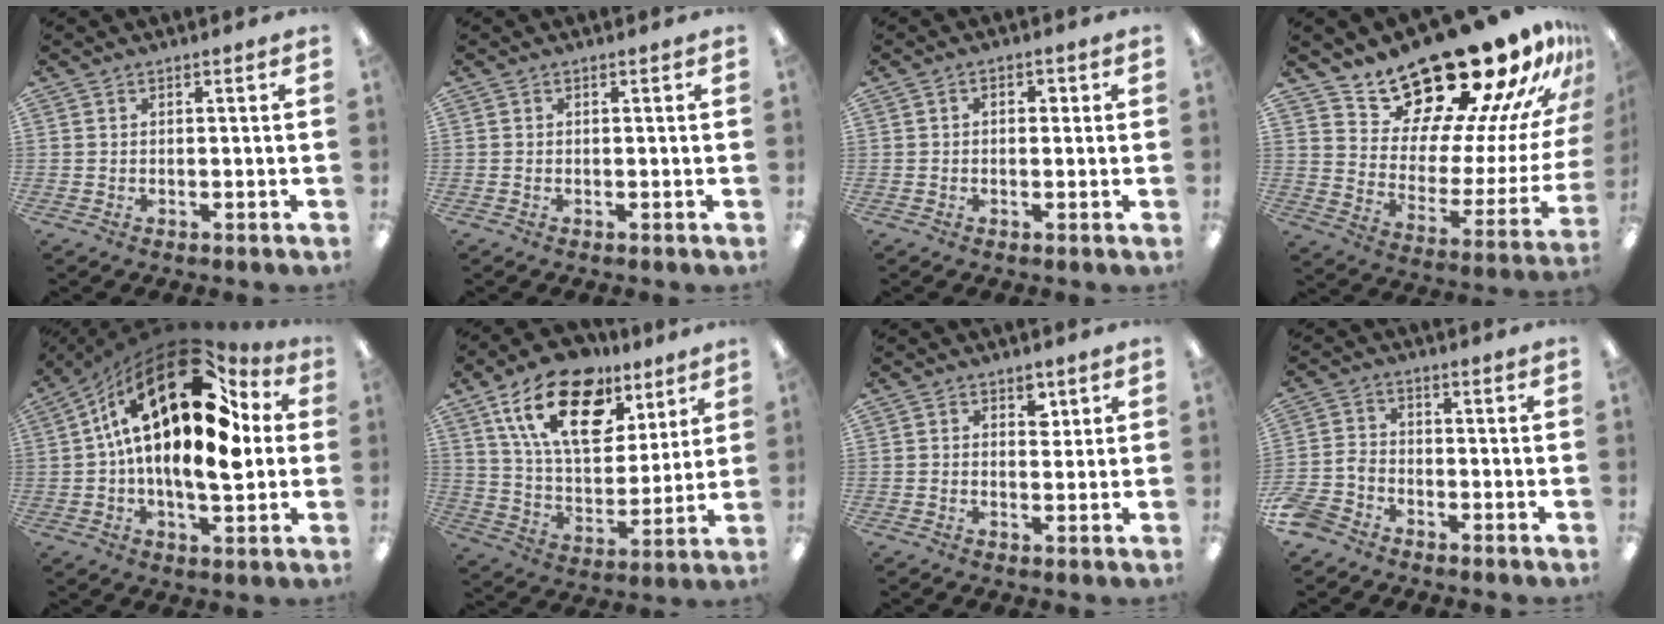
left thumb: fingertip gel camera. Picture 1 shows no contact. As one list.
[{"total": 0.0}, {"total": 2.1, "force": [-0.2, 1.3, 1.6], "torque": [-0.023, 0.007, -0.007]}, {"total": 24.5, "force": [20.8, 8.7, 9.7], "torque": [-0.134, -0.163, 0.364]}, {"total": 26.1, "force": [7.3, 11.6, 22.3], "torque": [-0.385, -0.044, 0.111]}, {"total": 21.2, "force": [11.5, 11.7, 13.3], "torque": [-0.224, -0.040, 0.203]}, {"total": 3.4, "force": [1.3, 2.1, 2.3], "torque": [-0.010, -0.009, 0.013]}, {"total": 5.7, "force": [-4.6, 2.8, 1.9], "torque": [-0.044, 0.018, -0.090]}]